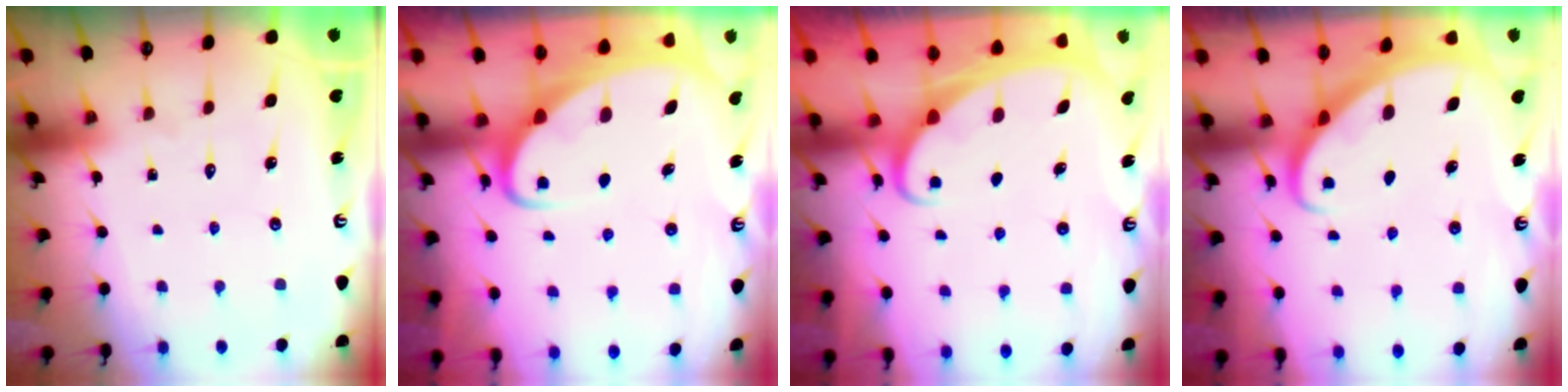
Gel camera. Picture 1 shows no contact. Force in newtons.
{"total": 3.7, "press": 3.7, "slide": 0.4}
{"total": 2.3, "press": 2.3, "slide": 0.3}
{"total": 2.8, "press": 2.8, "slide": 0.2}